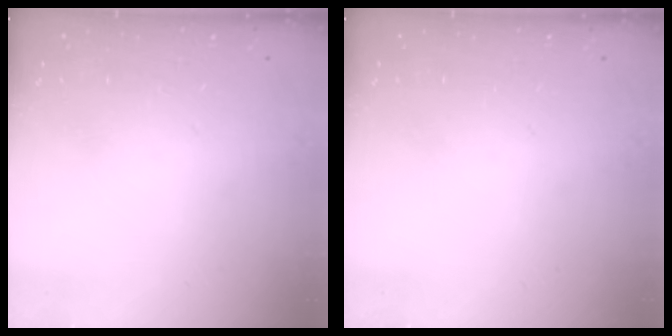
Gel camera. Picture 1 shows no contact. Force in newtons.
{"total": 0.0}